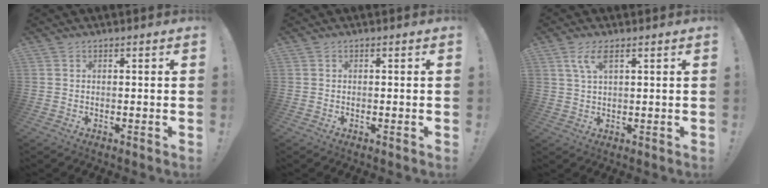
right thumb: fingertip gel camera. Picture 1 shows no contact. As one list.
[{"total": 0.0}, {"total": 5.2, "force": [2.7, 1.5, 4.2], "torque": [-0.080, -0.002, 0.047]}]